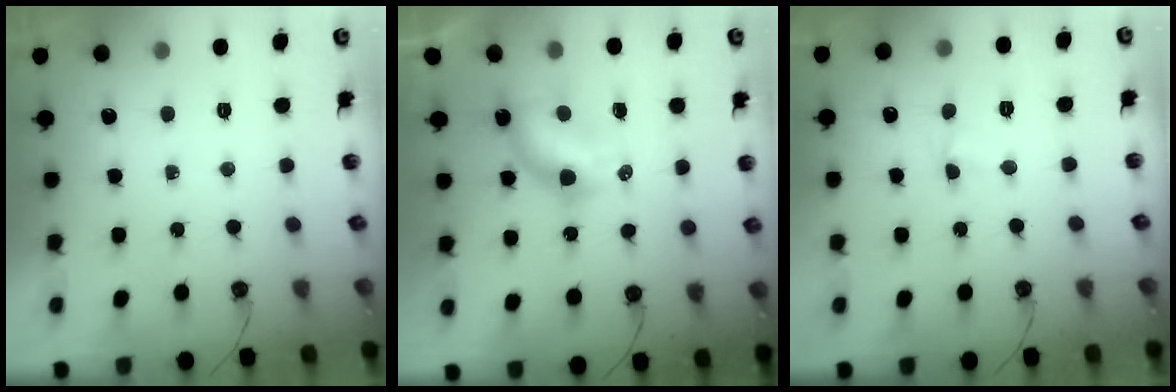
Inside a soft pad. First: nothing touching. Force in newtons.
{"total": 6.4, "press": 6.4, "slide": 0.2}
{"total": 2.6, "press": 2.5, "slide": 0.5}